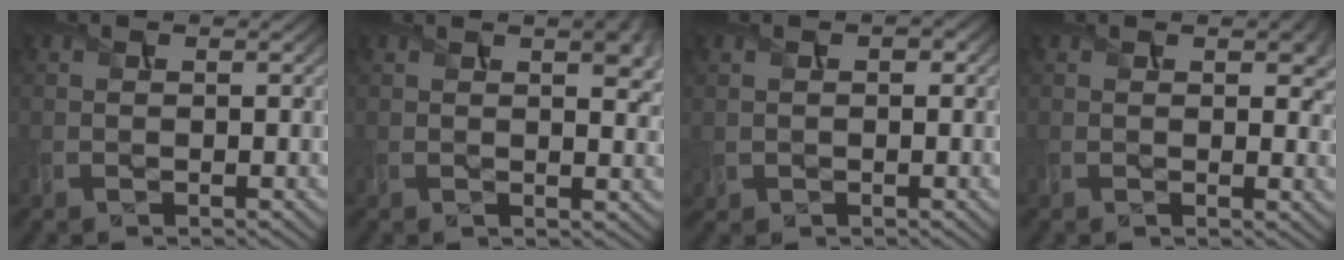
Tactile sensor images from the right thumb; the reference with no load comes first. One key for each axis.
{"total": 6.8, "fx": 2.3, "fy": 2.7, "fz": 5.8, "tx": -0.076, "ty": 0.009, "tz": 0.039}
{"total": 2.3, "fx": 0.7, "fy": 1.8, "fz": 1.1, "tx": -0.021, "ty": -0.003, "tz": 0.019}
{"total": 4.6, "fx": 1.1, "fy": 2.2, "fz": 3.9, "tx": -0.059, "ty": -0.002, "tz": 0.020}